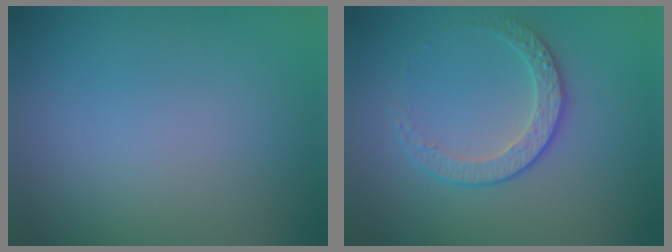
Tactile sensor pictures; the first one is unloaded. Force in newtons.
{"total": 2.4, "press": 1.9, "slide": 1.5}